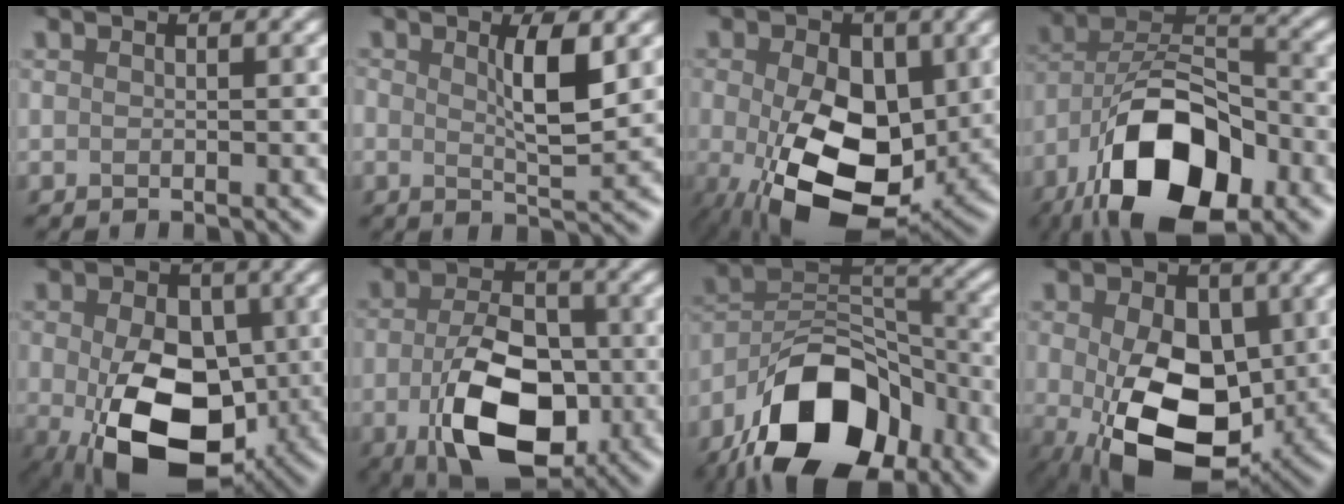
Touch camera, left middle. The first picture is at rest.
{"total": 2.9, "force": [0.8, 0.2, 2.8], "torque": [-0.058, 0.004, 0.020]}
{"total": 11.6, "force": [-2.0, 7.1, 9.0], "torque": [-0.166, -0.022, -0.024]}
{"total": 12.5, "force": [-6.5, 6.5, 8.5], "torque": [-0.159, -0.005, -0.112]}
{"total": 11.0, "force": [-2.5, 7.2, 8.0], "torque": [-0.138, -0.025, -0.029]}
{"total": 9.3, "force": [-3.5, 5.2, 6.9], "torque": [-0.142, -0.006, -0.058]}
{"total": 13.0, "force": [-8.1, 7.1, 7.4], "torque": [-0.126, 0.018, -0.145]}
{"total": 10.4, "force": [-1.5, 6.7, 7.8], "torque": [-0.148, -0.022, -0.017]}